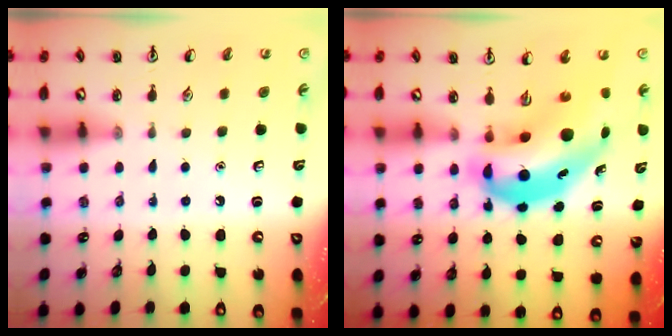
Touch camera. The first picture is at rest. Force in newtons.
{"total": 12.6, "press": 12.1, "slide": 3.6}